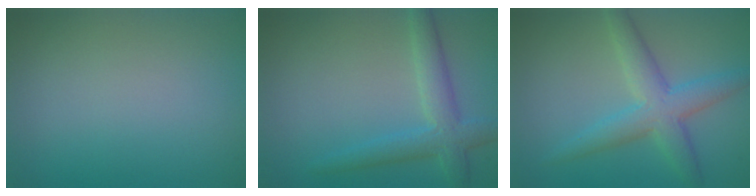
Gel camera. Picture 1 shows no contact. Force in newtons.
{"total": 3.6, "press": 3.6, "slide": 0.1}
{"total": 4.6, "press": 4.6, "slide": 0.1}